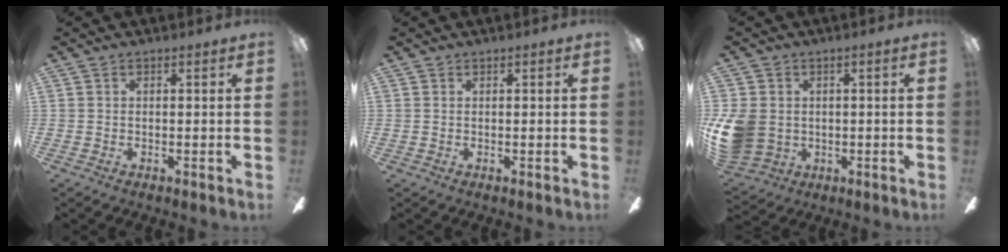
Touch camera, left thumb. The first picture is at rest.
{"total": 0.0}
{"total": 10.9, "force": [-0.4, 9.4, 5.5], "torque": [-0.146, 0.010, -0.003]}